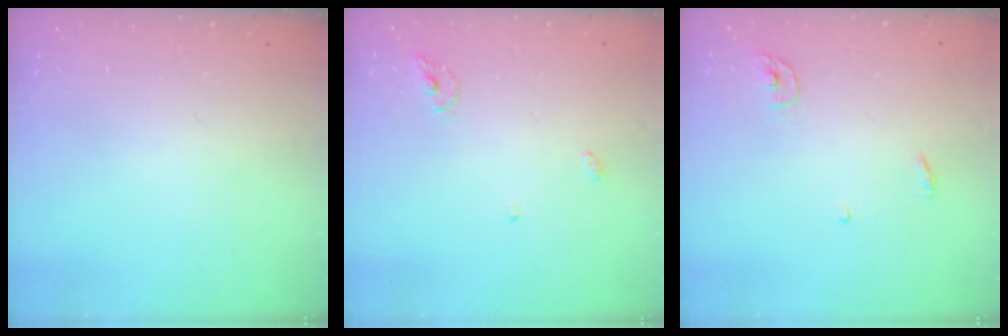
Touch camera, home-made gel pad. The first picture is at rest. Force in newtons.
{"total": 4.9, "press": 4.9, "slide": 0.4}
{"total": 3.8, "press": 3.8, "slide": 0.5}